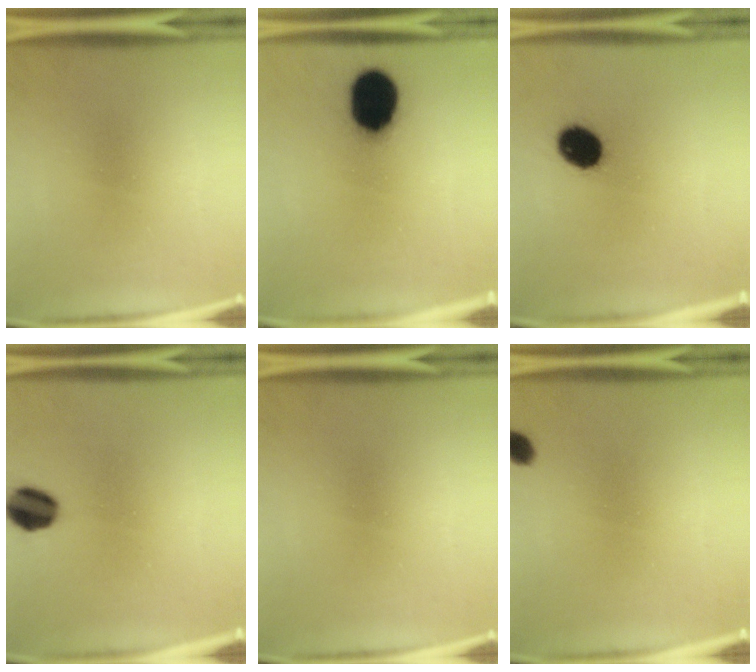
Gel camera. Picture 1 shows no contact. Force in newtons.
{"total": 15.6}
{"total": 9.3}
{"total": 8.1}
{"total": 0.0}
{"total": 2.3}